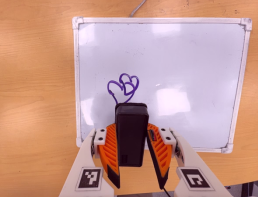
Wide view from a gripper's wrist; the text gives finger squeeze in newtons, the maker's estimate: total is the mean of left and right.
{"total": 7.0, "left": 5.4, "right": 8.6}